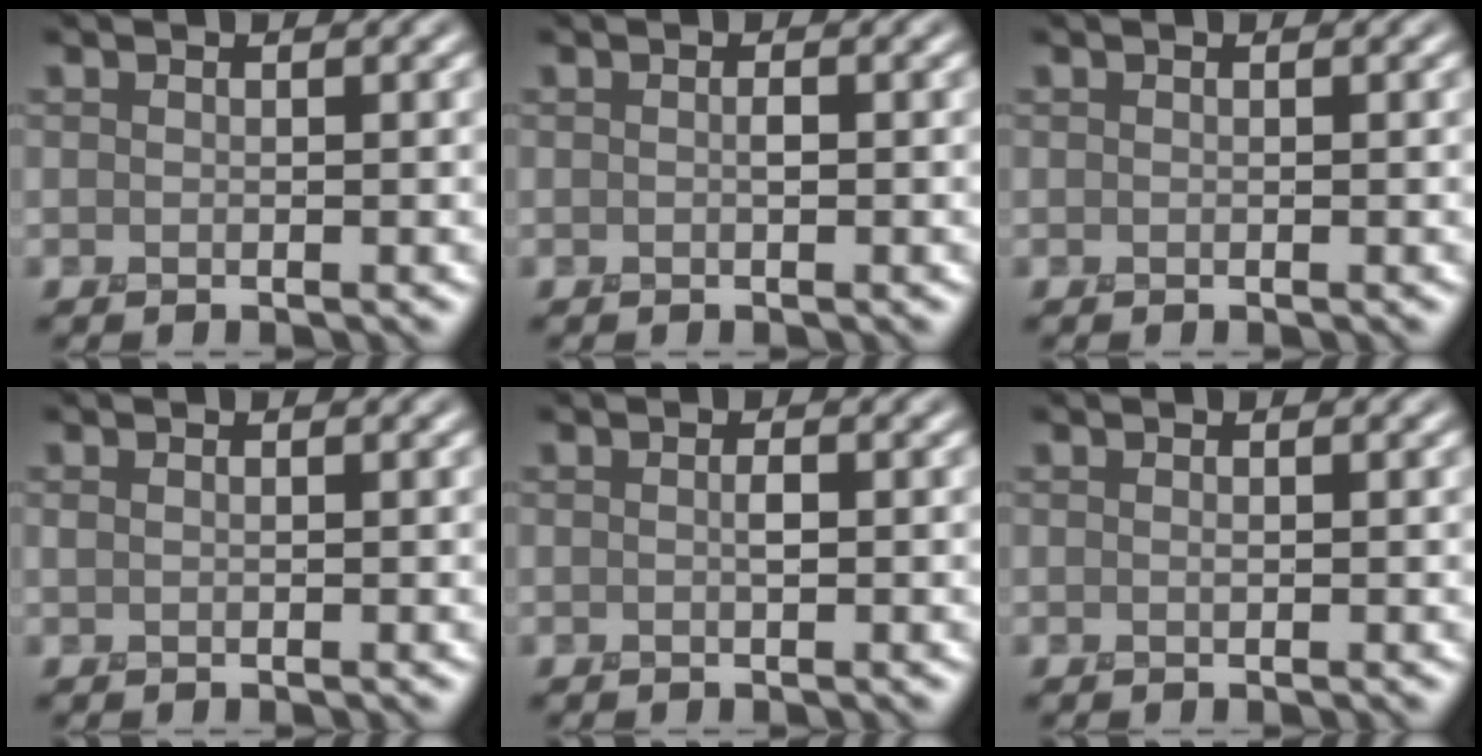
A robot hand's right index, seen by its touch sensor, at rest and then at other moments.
{"total": 0.6, "force": [0.0, 0.2, 0.6], "torque": [-0.013, 0.002, 0.000]}
{"total": 0.0}
{"total": 0.0}
{"total": 0.9, "force": [0.0, 0.3, 0.9], "torque": [-0.017, 0.004, 0.001]}
{"total": 0.0}